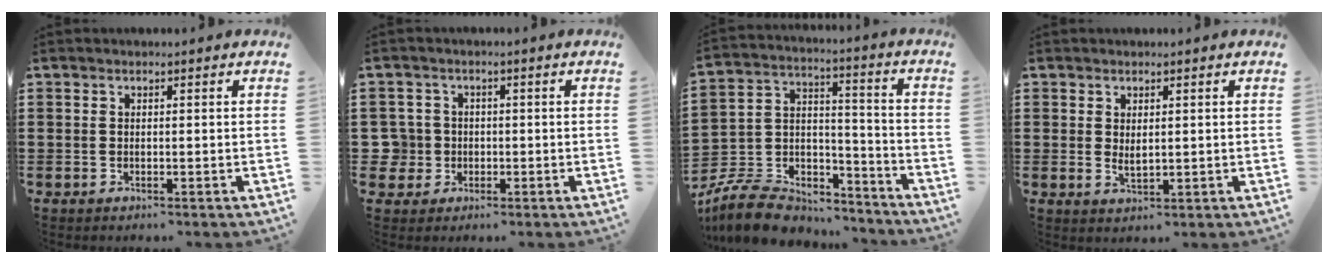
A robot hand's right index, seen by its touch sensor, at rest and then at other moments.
{"total": 3.7, "force": [-0.6, 3.6, 0.6], "torque": [-0.042, 0.004, -0.017]}
{"total": 9.5, "force": [-8.4, 3.8, 2.3], "torque": [-0.065, 0.022, -0.165]}
{"total": 1.7, "force": [0.6, 0.7, 1.4], "torque": [-0.028, 0.001, 0.010]}